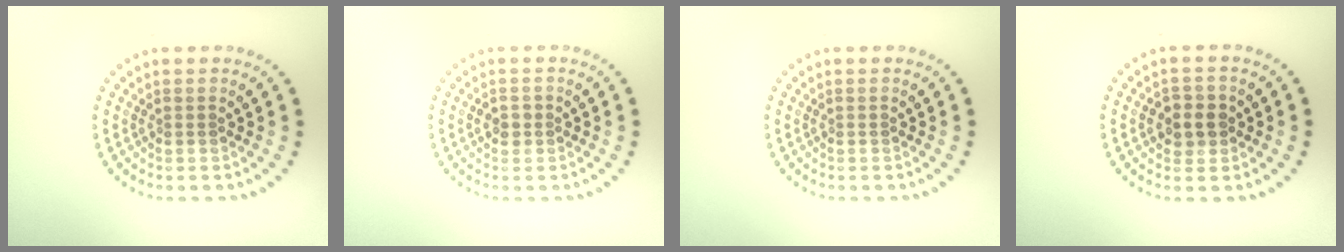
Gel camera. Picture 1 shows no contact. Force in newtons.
{"total": 1.2, "press": 1.2, "slide": 0.4}
{"total": 0.0}
{"total": 2.4, "press": 2.3, "slide": 0.6}